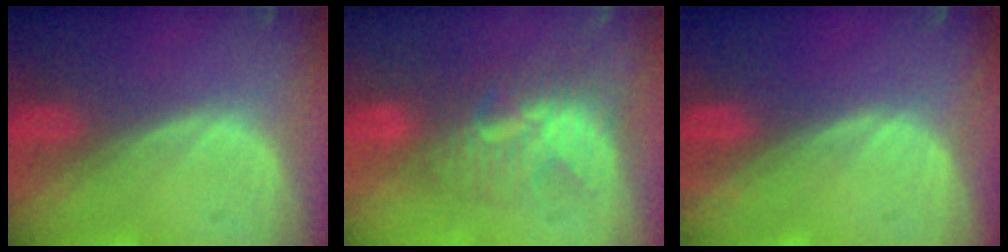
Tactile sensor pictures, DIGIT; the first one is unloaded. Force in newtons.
{"total": 8.1, "press": 7.4, "slide": 3.4}
{"total": 0.0}